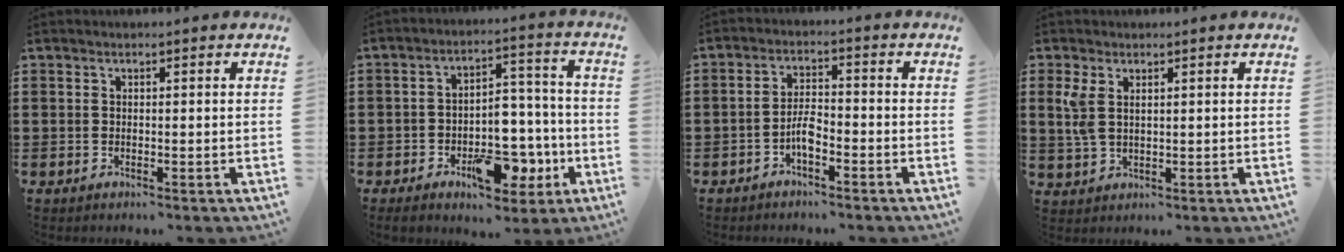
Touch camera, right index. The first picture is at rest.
{"total": 10.3, "force": [-4.6, 5.8, 7.3], "torque": [-0.092, 0.017, -0.073]}
{"total": 3.0, "force": [-1.6, 0.9, 2.4], "torque": [-0.053, 0.000, -0.032]}
{"total": 3.9, "force": [1.5, 2.0, 3.0], "torque": [-0.079, 0.001, 0.022]}